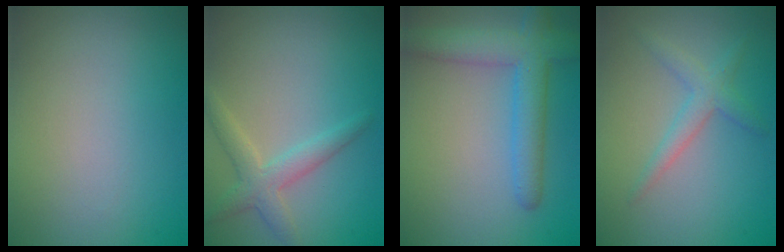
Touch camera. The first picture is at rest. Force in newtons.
{"total": 2.8, "press": 2.8, "slide": 0.1}
{"total": 5.0, "press": 5.0, "slide": 0.2}
{"total": 2.3, "press": 2.3, "slide": 0.1}